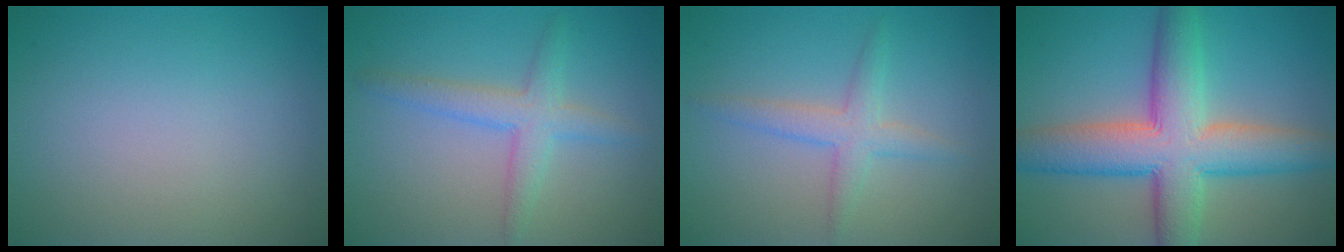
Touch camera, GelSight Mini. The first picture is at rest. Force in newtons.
{"total": 3.2, "press": 3.2, "slide": 0.2}
{"total": 2.7, "press": 2.7, "slide": 0.1}
{"total": 9.5, "press": 9.5, "slide": 0.6}